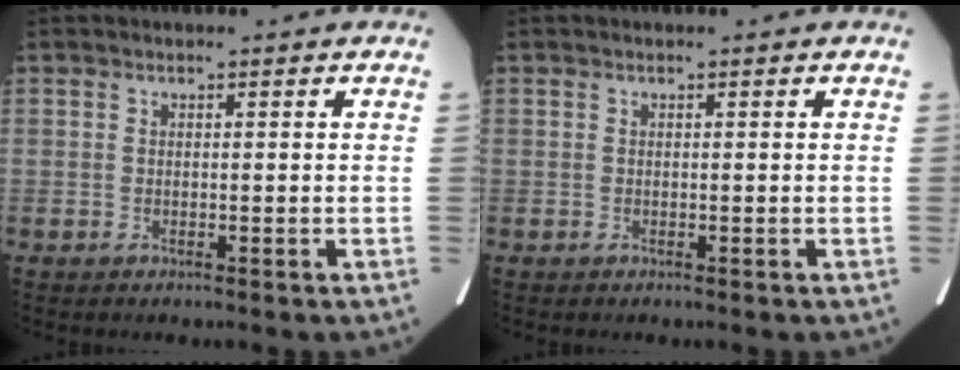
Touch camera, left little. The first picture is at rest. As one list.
[{"total": 0.0}]